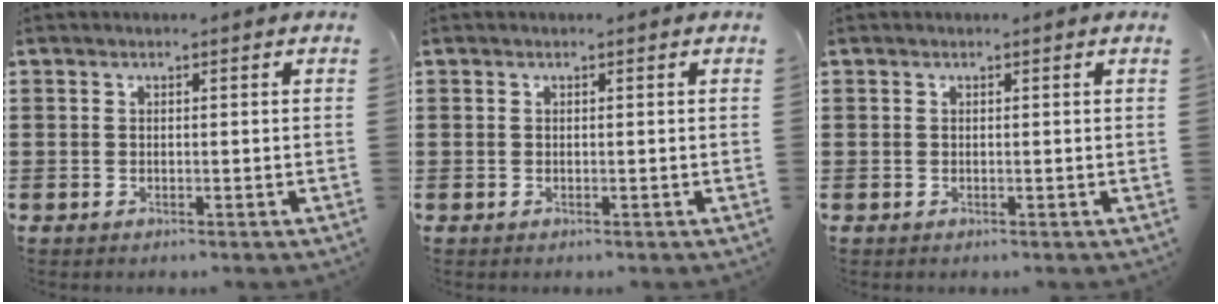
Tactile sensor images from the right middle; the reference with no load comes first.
{"total": 0.0}
{"total": 0.0}